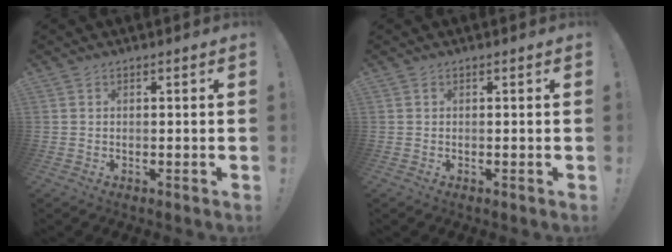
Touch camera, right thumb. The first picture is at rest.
{"total": 0.0}